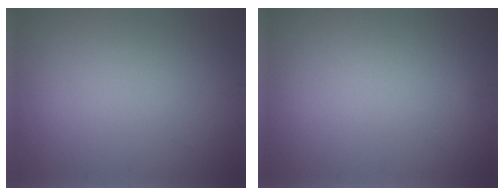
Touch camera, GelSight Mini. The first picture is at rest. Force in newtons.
{"total": 0.0}